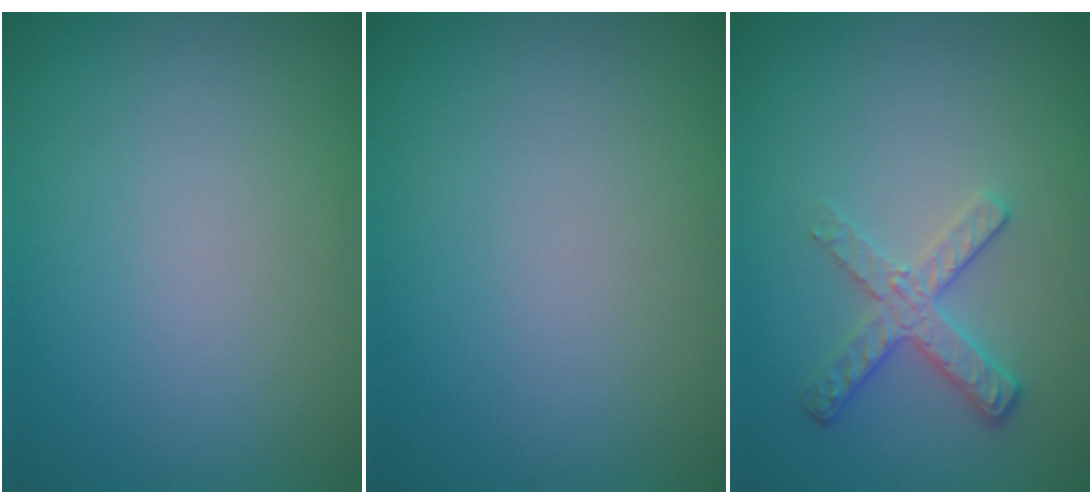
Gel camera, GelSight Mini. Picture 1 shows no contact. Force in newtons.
{"total": 0.0}
{"total": 2.6, "press": 2.4, "slide": 1.2}